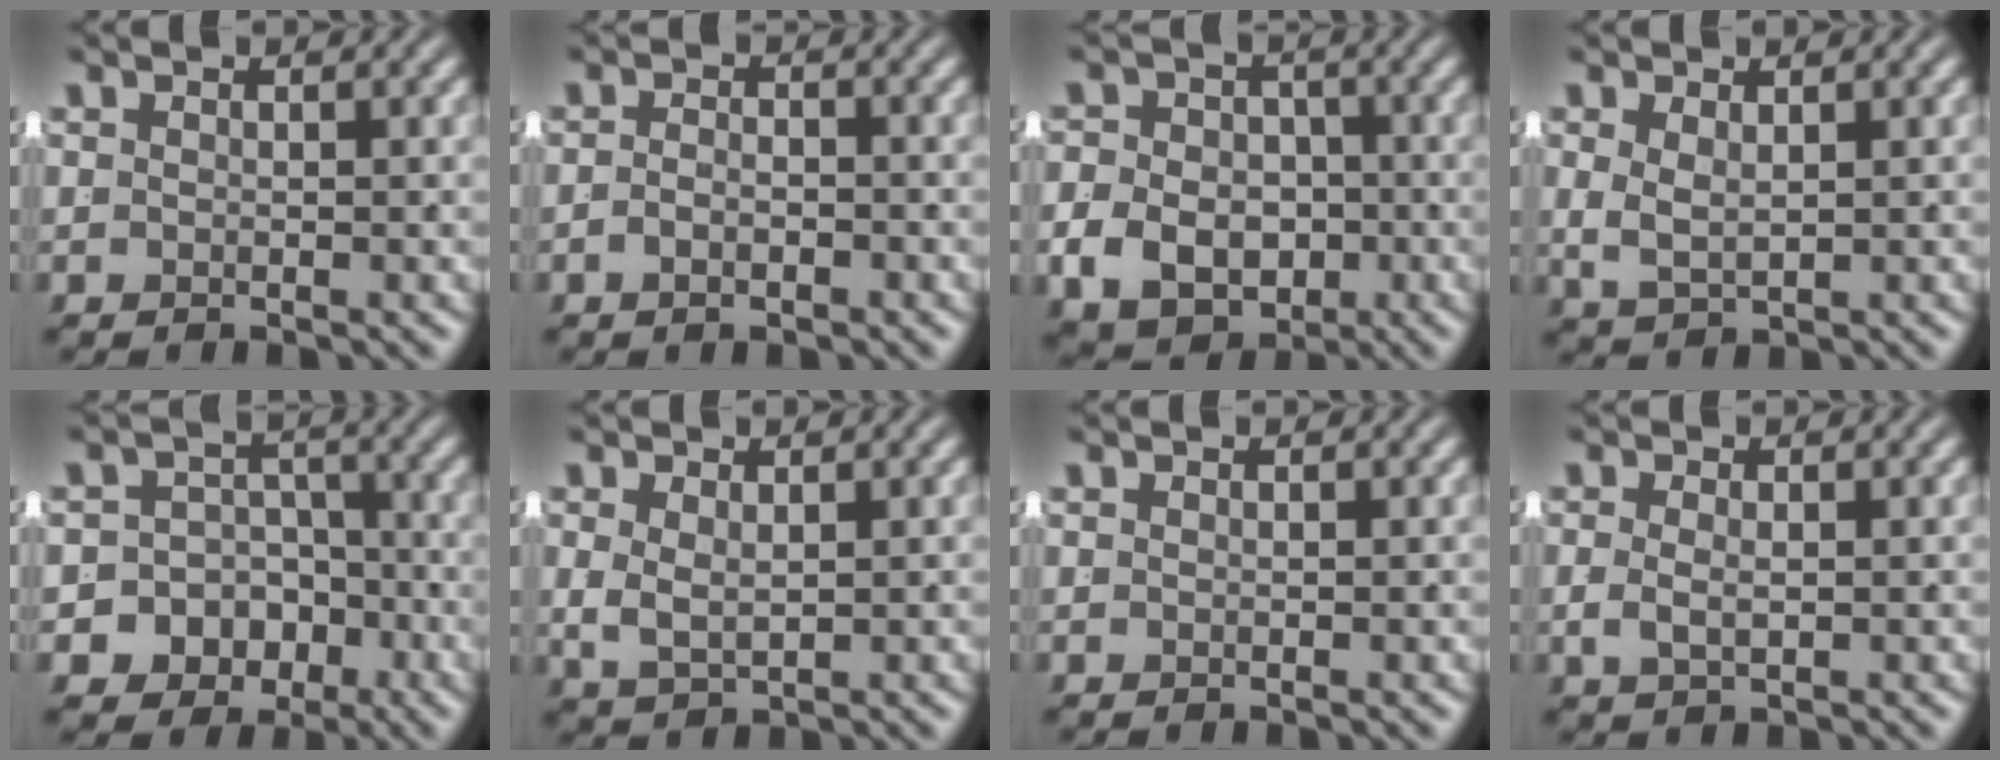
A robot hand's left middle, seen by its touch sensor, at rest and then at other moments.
{"total": 1.7, "force": [-1.3, 0.6, 1.0], "torque": [-0.012, 0.004, -0.025]}
{"total": 7.5, "force": [-2.6, 6.2, 3.4], "torque": [-0.049, -0.024, -0.037]}
{"total": 2.9, "force": [0.5, 2.2, 1.8], "torque": [-0.045, -0.005, 0.019]}
{"total": 12.2, "force": [-4.4, 10.9, 3.2], "torque": [-0.082, -0.040, -0.076]}
{"total": 2.8, "force": [0.4, 2.2, 1.8], "torque": [-0.044, -0.006, 0.019]}
{"total": 0.0}
{"total": 1.3, "force": [-0.1, 0.6, 1.1], "torque": [-0.027, -0.003, 0.006]}